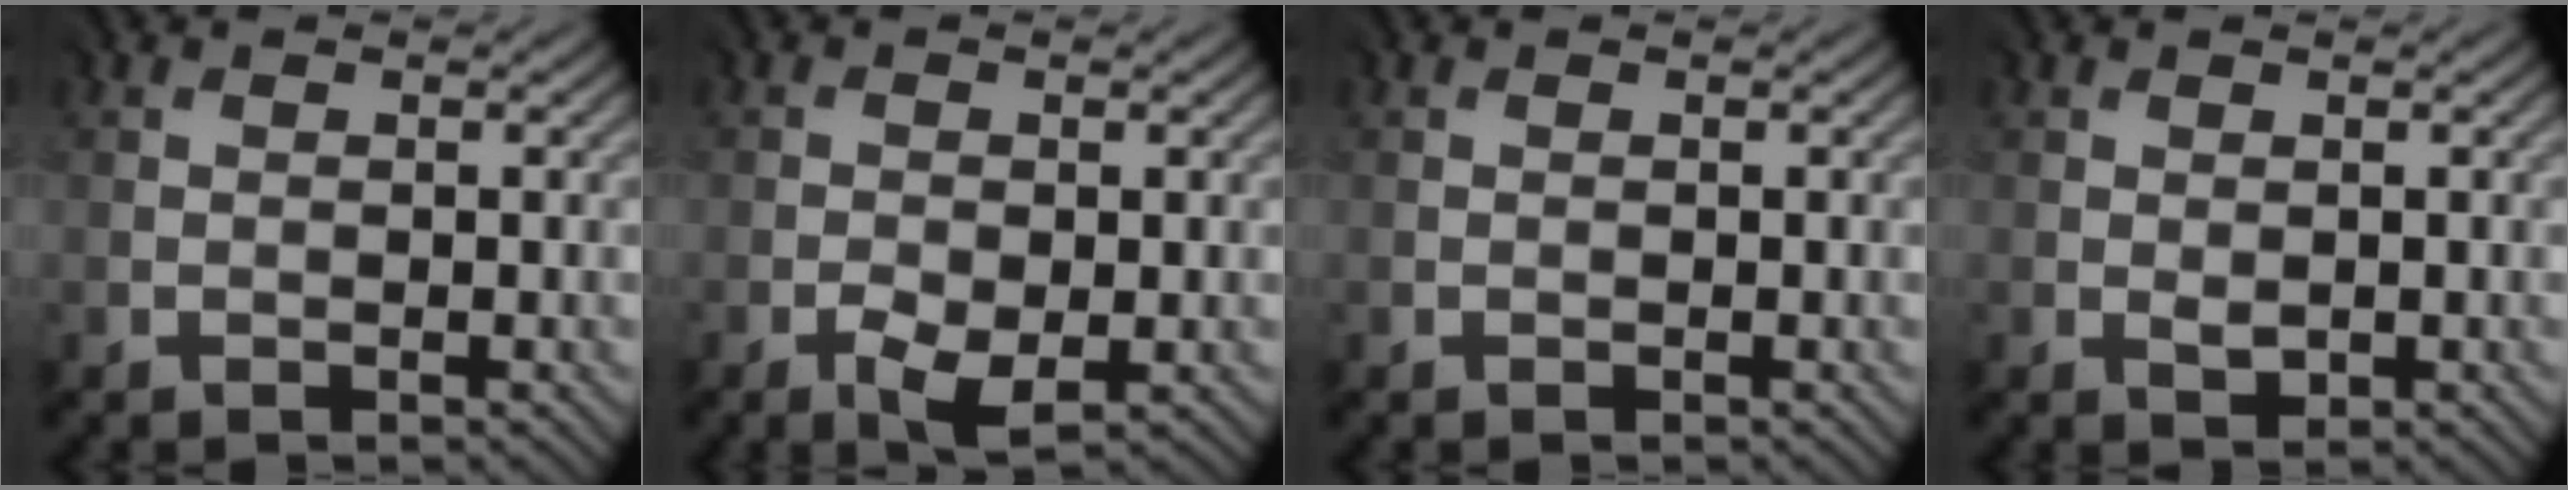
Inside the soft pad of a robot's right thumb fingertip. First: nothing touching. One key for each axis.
{"total": 3.0, "fx": -1.4, "fy": 1.4, "fz": 2.3, "tx": -0.047, "ty": -0.007, "tz": -0.021}
{"total": 0.0}
{"total": 1.0, "fx": 0.0, "fy": 0.8, "fz": 0.6, "tx": -0.009, "ty": -0.003, "tz": 0.004}